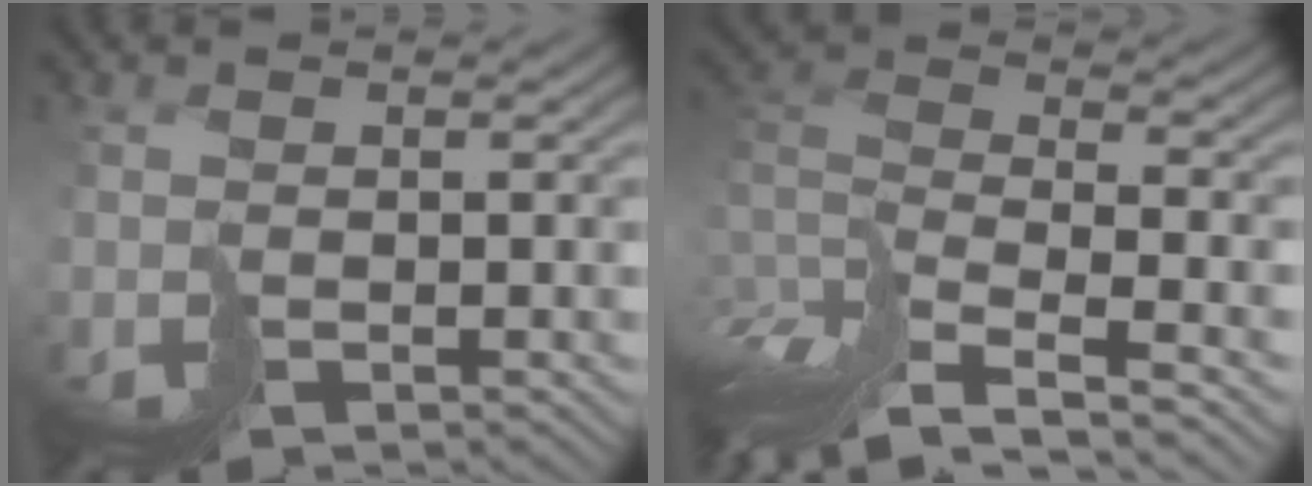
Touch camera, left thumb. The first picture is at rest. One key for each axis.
{"total": 10.9, "fx": -7.9, "fy": 2.7, "fz": 7.0, "tx": -0.160, "ty": 0.001, "tz": -0.153}